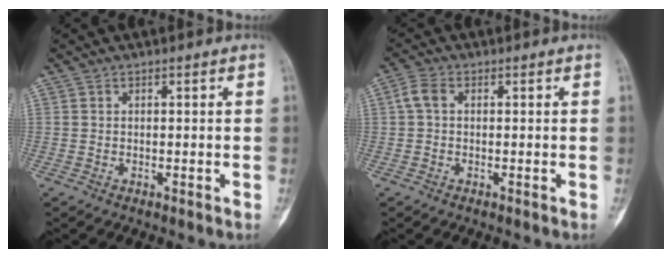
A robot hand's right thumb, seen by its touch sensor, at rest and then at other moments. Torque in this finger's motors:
{"motor_torque": [0.22, 0.37, 0.57, -0.07, 0.03]}